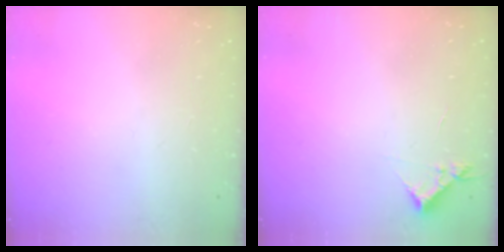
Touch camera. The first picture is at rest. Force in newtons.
{"total": 4.1, "press": 4.1, "slide": 0.5}